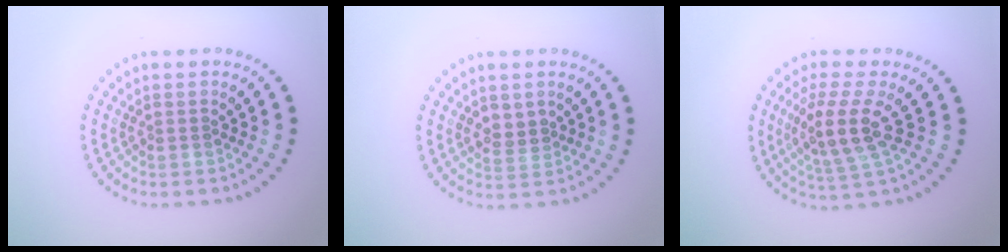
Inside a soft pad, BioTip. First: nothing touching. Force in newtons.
{"total": 1.9, "press": 1.7, "slide": 0.7}
{"total": 4.3, "press": 3.7, "slide": 2.1}